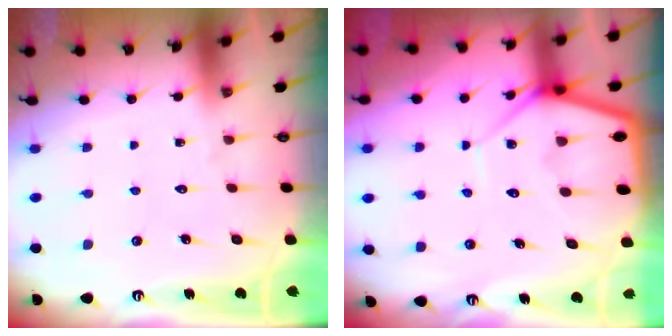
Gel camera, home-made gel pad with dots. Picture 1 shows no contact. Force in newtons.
{"total": 9.3, "press": 9.3, "slide": 0.8}